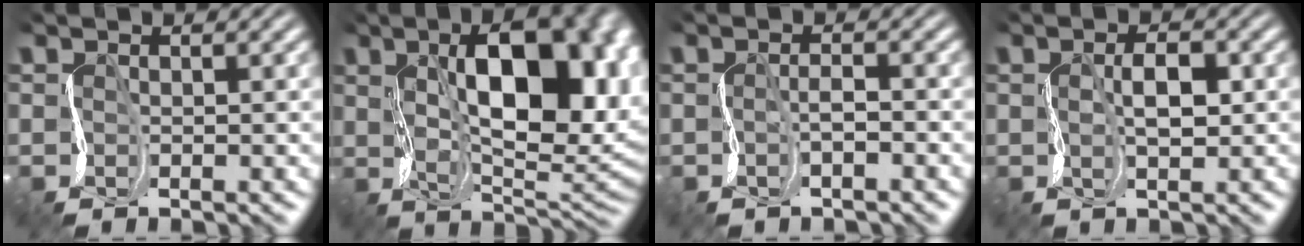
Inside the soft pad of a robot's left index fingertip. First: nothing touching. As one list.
[{"total": 13.4, "force": [3.1, 6.6, 11.2], "torque": [-0.158, 0.018, 0.046]}, {"total": 0.9, "force": [-0.2, -0.6, -0.7], "torque": [-0.008, 0.007, -0.005]}, {"total": 0.9, "force": [0.7, -0.2, 0.5], "torque": [-0.031, 0.010, 0.013]}]